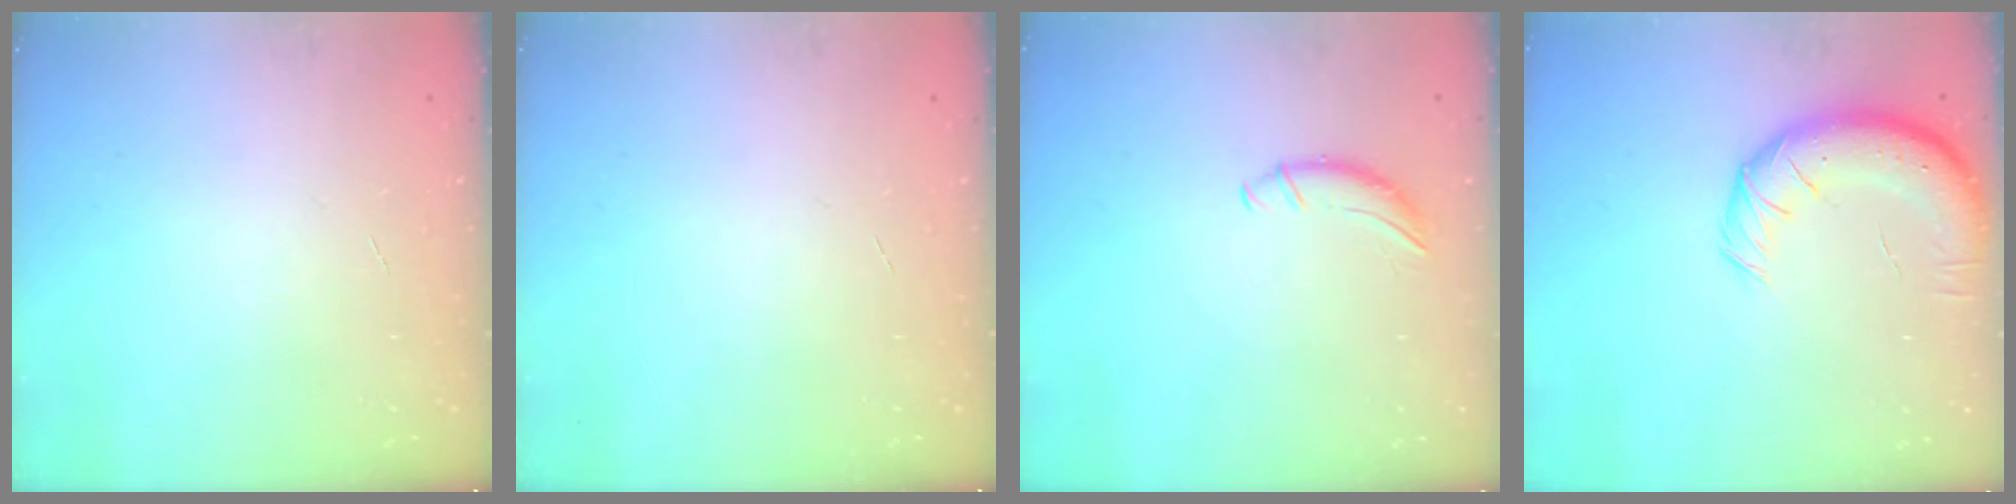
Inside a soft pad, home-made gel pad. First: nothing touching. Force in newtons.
{"total": 0.0}
{"total": 0.0}
{"total": 13.5, "press": 13.1, "slide": 3.0}